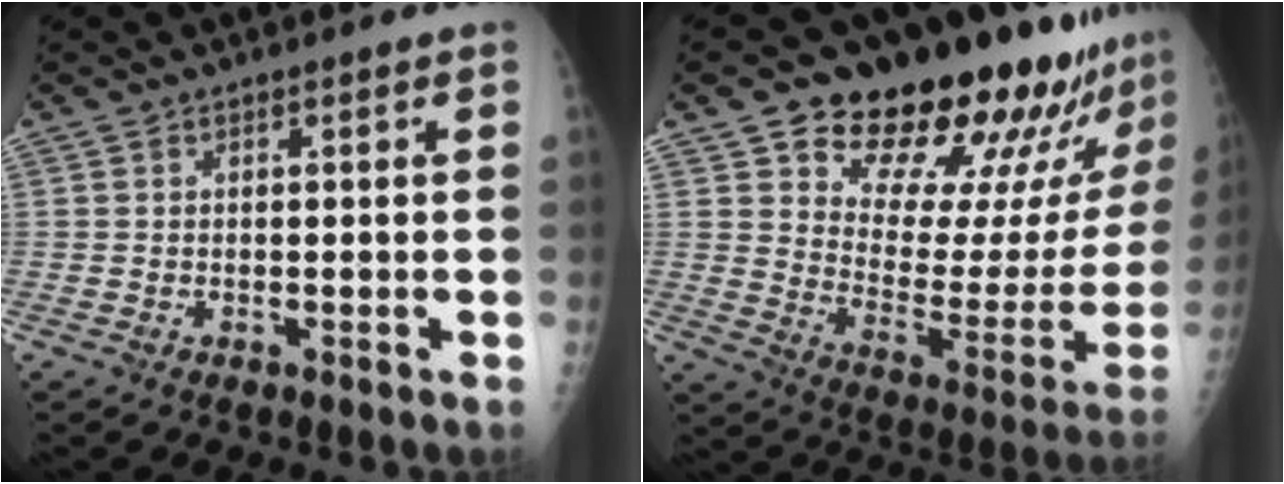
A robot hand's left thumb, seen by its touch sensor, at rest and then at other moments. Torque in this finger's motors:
{"motor_torque": [0.83, 0.75, 1.41, -1.35, 0.16]}